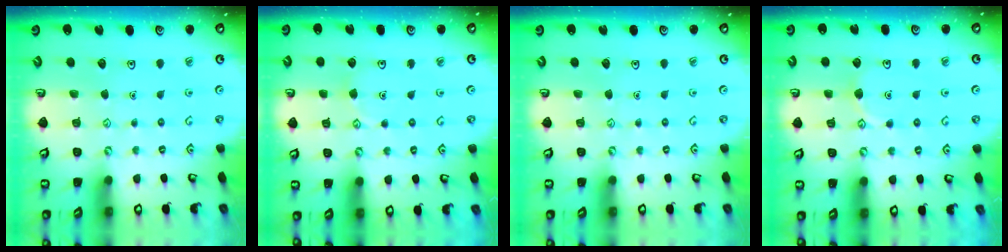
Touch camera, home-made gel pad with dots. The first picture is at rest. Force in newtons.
{"total": 5.7, "press": 5.7, "slide": 0.6}
{"total": 0.0}
{"total": 4.7, "press": 4.6, "slide": 0.7}